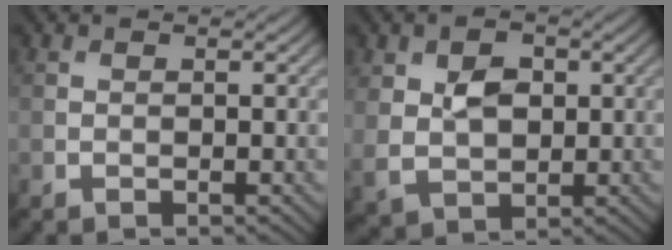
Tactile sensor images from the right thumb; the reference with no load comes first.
{"total": 5.2, "force": [1.1, 3.8, 3.5], "torque": [-0.074, -0.005, 0.022]}